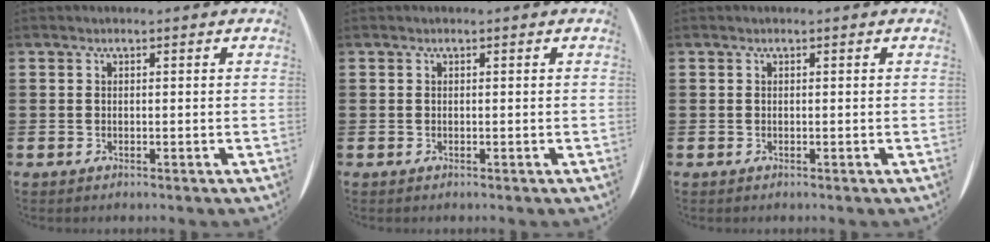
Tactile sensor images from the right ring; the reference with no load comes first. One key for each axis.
{"total": 0.0}
{"total": 0.0}